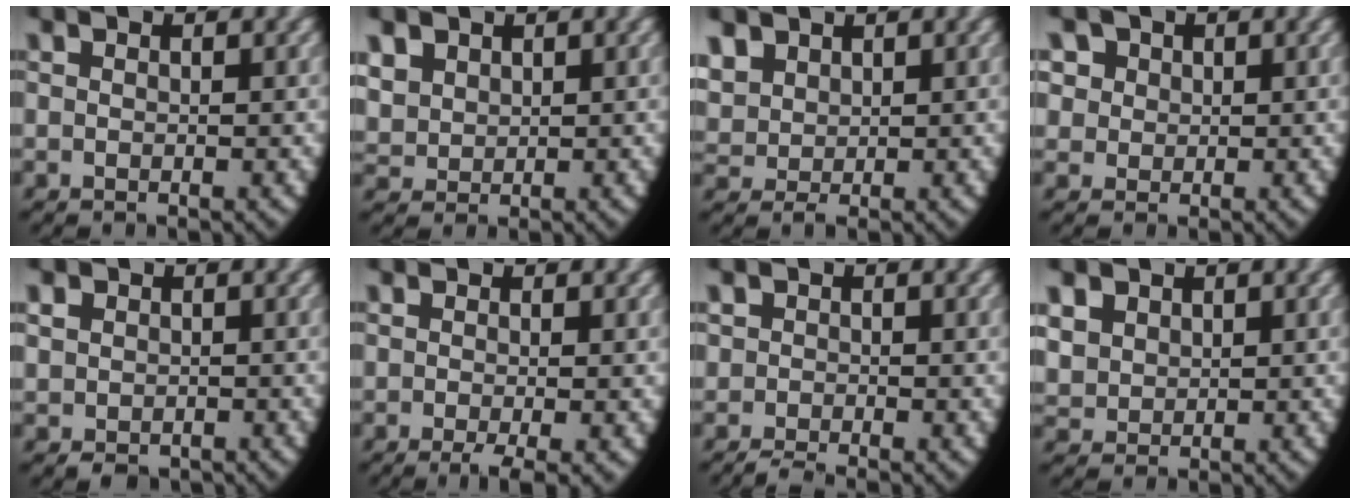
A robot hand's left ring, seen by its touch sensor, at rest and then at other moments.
{"total": 3.2, "force": [1.2, 2.7, 1.2], "torque": [-0.044, -0.011, 0.037]}
{"total": 3.0, "force": [1.3, 2.4, 1.3], "torque": [-0.041, -0.012, 0.037]}
{"total": 6.3, "force": [2.0, 5.4, 2.4], "torque": [-0.071, 0.001, 0.031]}
{"total": 2.7, "force": [-0.6, 2.5, 0.8], "torque": [-0.032, -0.017, 0.001]}
{"total": 2.9, "force": [-1.5, 0.9, 2.3], "torque": [-0.040, -0.013, -0.019]}
{"total": 1.9, "force": [-1.3, 1.3, 0.4], "torque": [-0.008, -0.007, -0.022]}
{"total": 3.6, "force": [1.2, 3.1, 1.4], "torque": [-0.048, -0.010, 0.034]}